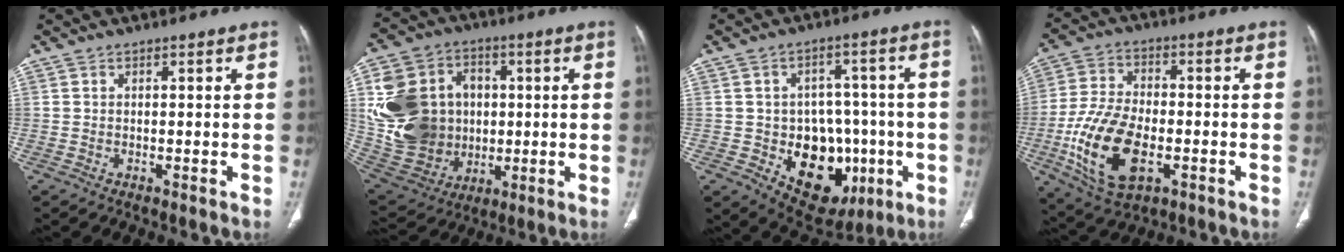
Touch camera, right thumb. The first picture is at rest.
{"total": 23.7, "force": [2.2, 19.4, 13.5], "torque": [-0.257, 0.020, 0.064]}
{"total": 16.4, "force": [-4.5, 12.0, 10.2], "torque": [-0.086, 0.027, -0.045]}
{"total": 16.5, "force": [-4.6, 8.9, 13.1], "torque": [-0.252, 0.006, -0.080]}